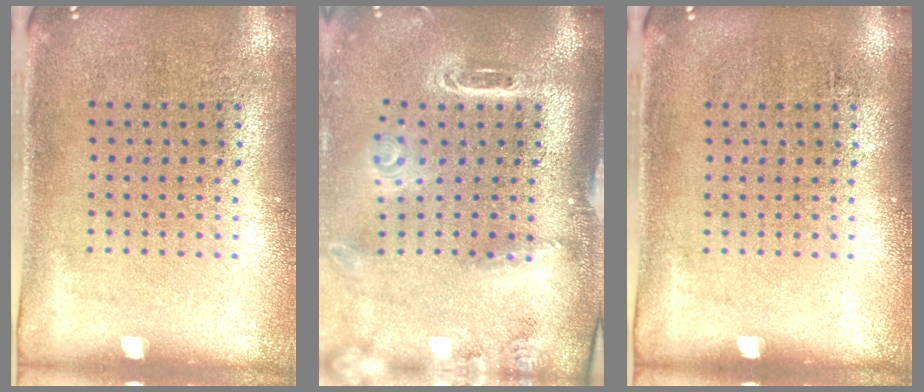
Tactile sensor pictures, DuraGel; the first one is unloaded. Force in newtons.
{"total": 3.0, "press": 2.1, "slide": 2.1}
{"total": 0.0}